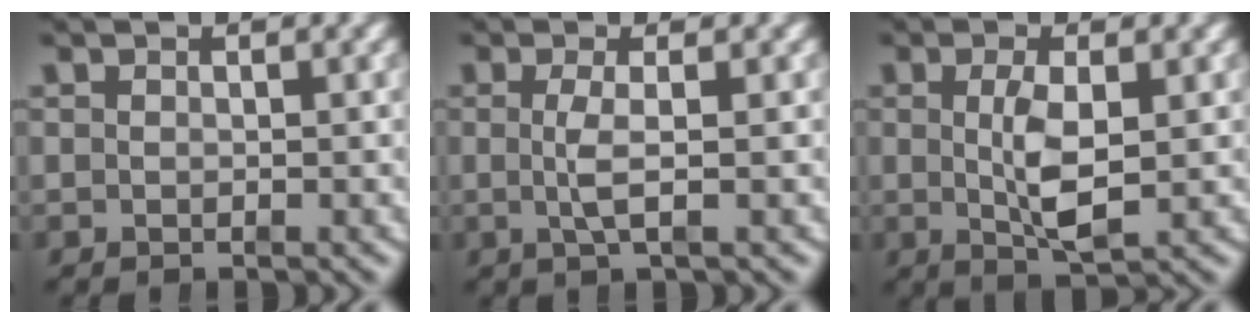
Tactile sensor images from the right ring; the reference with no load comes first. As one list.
[{"total": 2.1, "force": [-0.2, -0.2, 2.1], "torque": [-0.039, 0.000, 0.000]}, {"total": 4.1, "force": [-0.2, 1.0, 4.0], "torque": [-0.066, -0.005, 0.002]}]